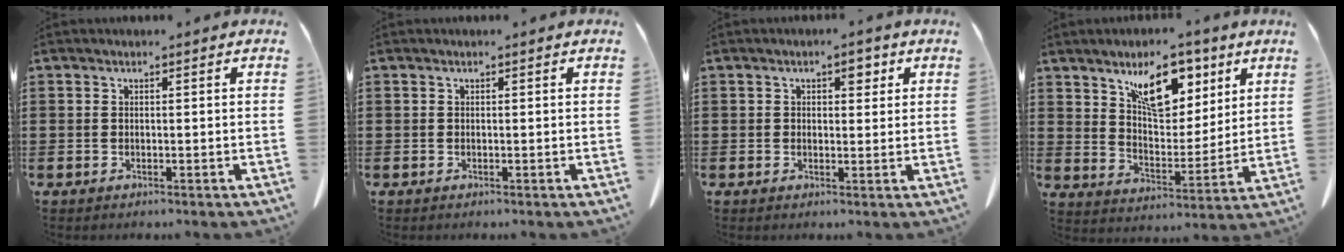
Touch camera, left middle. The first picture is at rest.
{"total": 0.0}
{"total": 2.7, "force": [1.3, 1.4, 1.8], "torque": [-0.023, 0.002, 0.018]}
{"total": 10.3, "force": [6.5, 4.8, 6.4], "torque": [-0.114, -0.013, 0.112]}